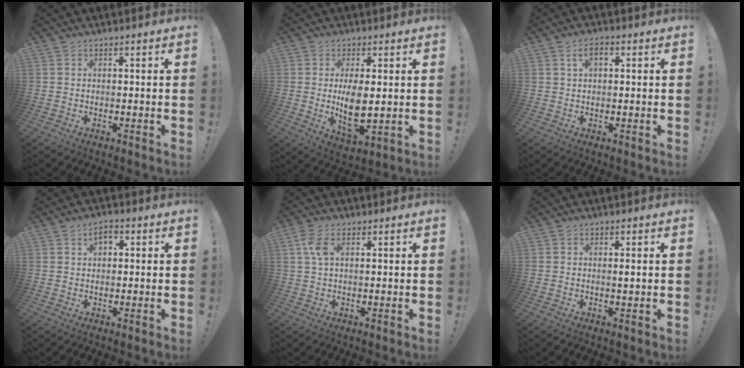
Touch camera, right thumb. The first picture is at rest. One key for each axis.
{"total": 8.9, "fx": 0.7, "fy": 4.0, "fz": 7.9, "tx": -0.137, "ty": -0.020, "tz": 0.012}
{"total": 3.7, "fx": 1.2, "fy": 1.9, "fz": 2.9, "tx": -0.046, "ty": 0.001, "tz": 0.019}
{"total": 3.4, "fx": 1.3, "fy": 2.1, "fz": 2.3, "tx": -0.027, "ty": -0.001, "tz": 0.019}
{"total": 5.3, "fx": 1.9, "fy": 2.8, "fz": 4.2, "tx": -0.084, "ty": -0.002, "tz": 0.033}
{"total": 0.9, "fx": 0.1, "fy": 0.0, "fz": 0.9, "tx": -0.006, "ty": -0.006, "tz": -0.001}